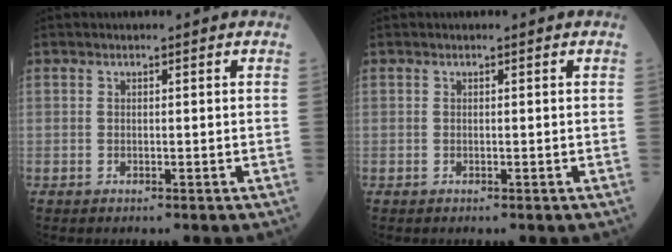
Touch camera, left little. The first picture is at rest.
{"total": 0.0}